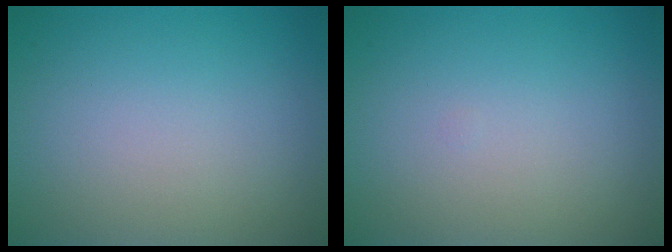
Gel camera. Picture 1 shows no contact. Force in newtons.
{"total": 0.0}